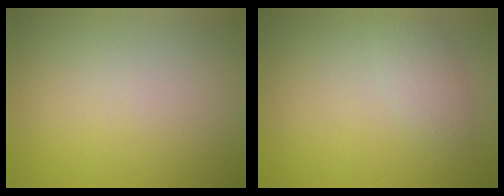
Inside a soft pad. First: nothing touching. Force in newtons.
{"total": 2.0, "press": 2.0, "slide": 0.0}